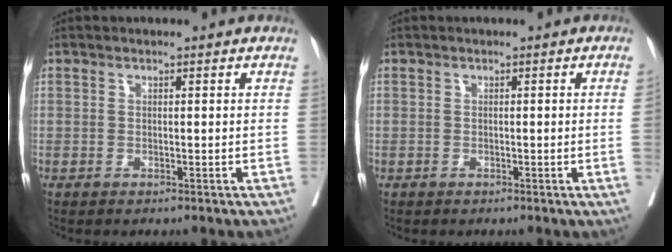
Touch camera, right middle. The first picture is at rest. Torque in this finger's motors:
{"motor_torque": [0.28, -0.27, -1.04, -0.21]}